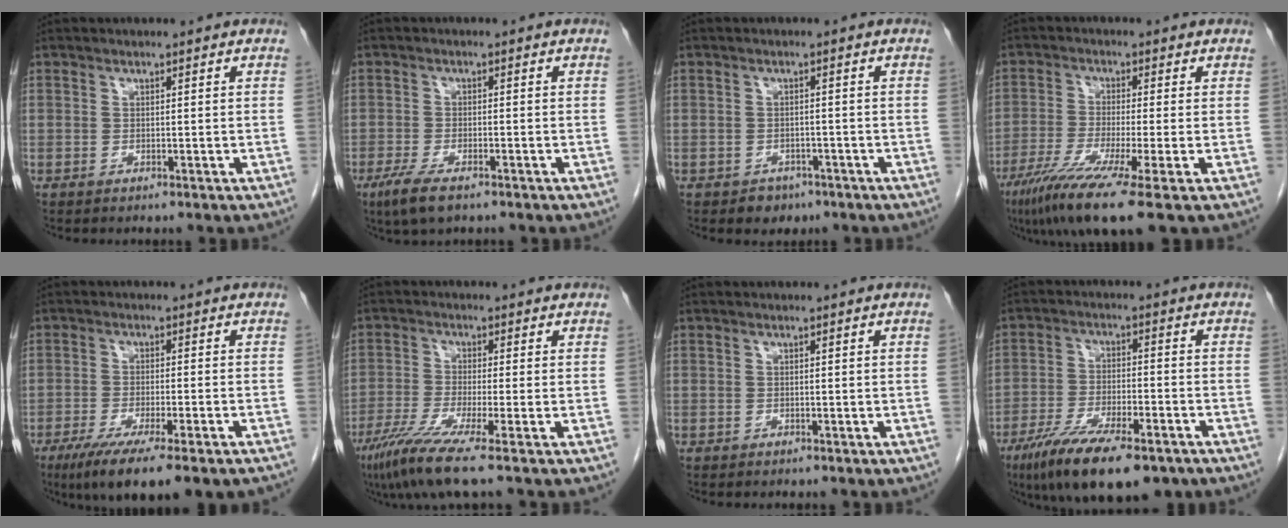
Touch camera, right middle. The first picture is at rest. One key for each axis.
{"total": 5.1, "fx": -3.4, "fy": 1.3, "fz": 3.6, "tx": -0.079, "ty": -0.011, "tz": -0.056}
{"total": 2.7, "fx": -1.7, "fy": 2.0, "fz": 0.5, "tx": -0.011, "ty": 0.007, "tz": -0.019}
{"total": 10.6, "fx": -6.4, "fy": -0.7, "fz": 8.4, "tx": -0.154, "ty": -0.031, "tz": -0.111}
{"total": 13.1, "fx": -9.3, "fy": 1.6, "fz": 9.1, "tx": -0.131, "ty": -0.030, "tz": -0.141}
{"total": 8.0, "fx": -5.2, "fy": -0.8, "fz": 6.0, "tx": -0.115, "ty": -0.028, "tz": -0.099}
{"total": 0.0}
{"total": 15.7, "fx": -10.7, "fy": 4.4, "fz": 10.6, "tx": -0.176, "ty": -0.025, "tz": -0.173}